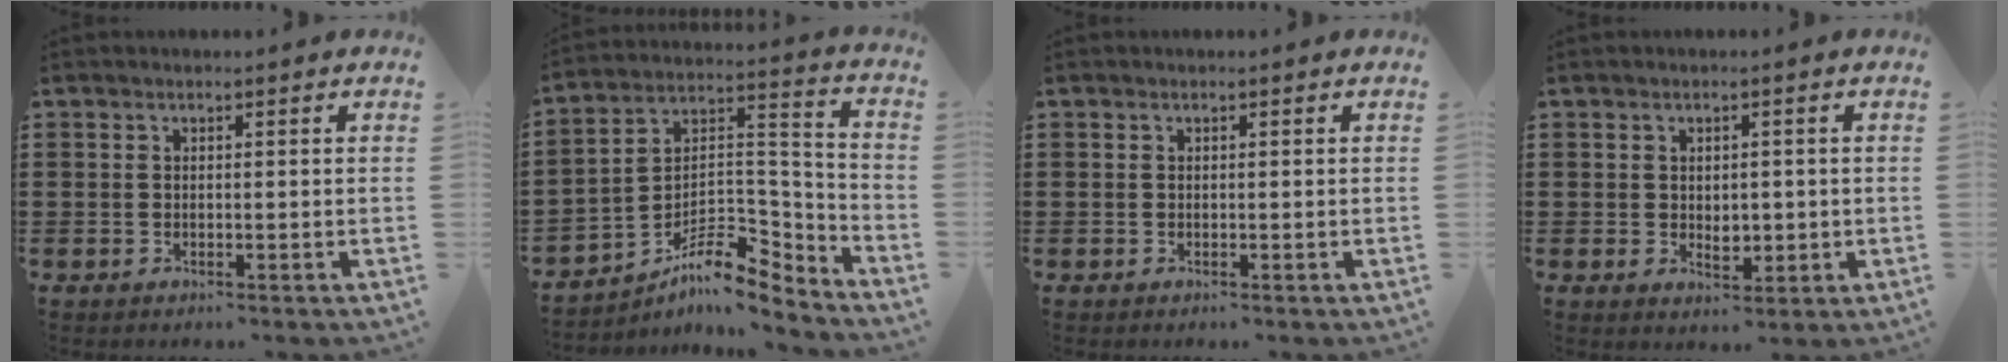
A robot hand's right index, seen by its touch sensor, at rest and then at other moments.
{"total": 9.4, "force": [-6.7, 4.2, 5.1], "torque": [-0.094, 0.006, -0.127]}
{"total": 0.0}
{"total": 2.6, "force": [0.1, 2.0, 1.6], "torque": [-0.020, 0.002, -0.003]}